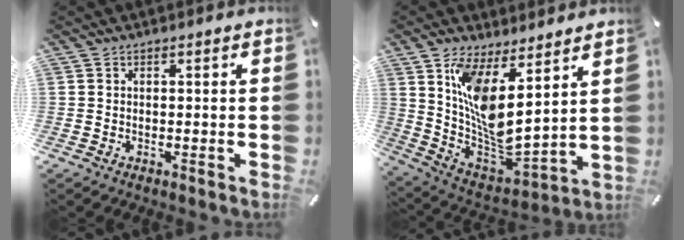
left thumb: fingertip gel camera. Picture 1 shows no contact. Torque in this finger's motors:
{"motor_torque": [2.35, 2.66, 1.45, -1.32, 0.69]}